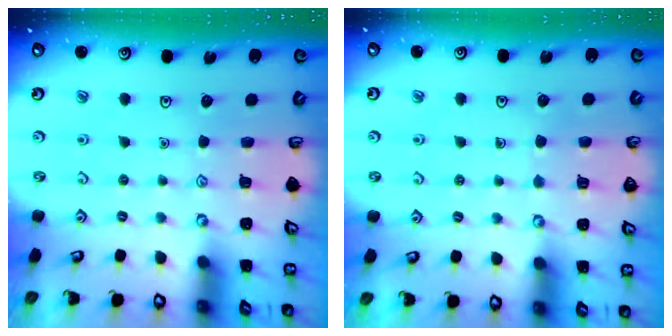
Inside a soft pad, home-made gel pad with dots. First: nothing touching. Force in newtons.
{"total": 3.2, "press": 3.2, "slide": 0.2}